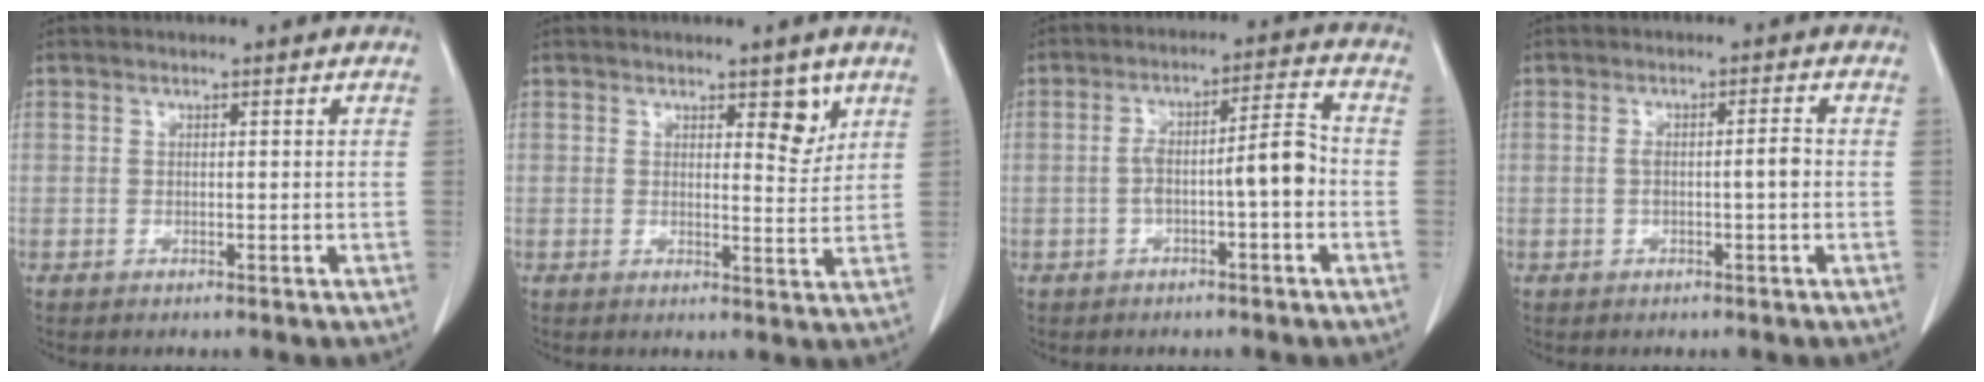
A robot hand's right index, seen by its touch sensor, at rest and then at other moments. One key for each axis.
{"total": 3.9, "fx": 2.3, "fy": 1.4, "fz": 2.7, "tx": -0.031, "ty": -0.011, "tz": 0.031}
{"total": 7.1, "fx": -1.7, "fy": 1.0, "fz": 6.8, "tx": -0.111, "ty": 0.032, "tz": -0.026}
{"total": 2.9, "fx": -0.3, "fy": 0.4, "fz": 2.8, "tx": -0.049, "ty": 0.009, "tz": -0.002}